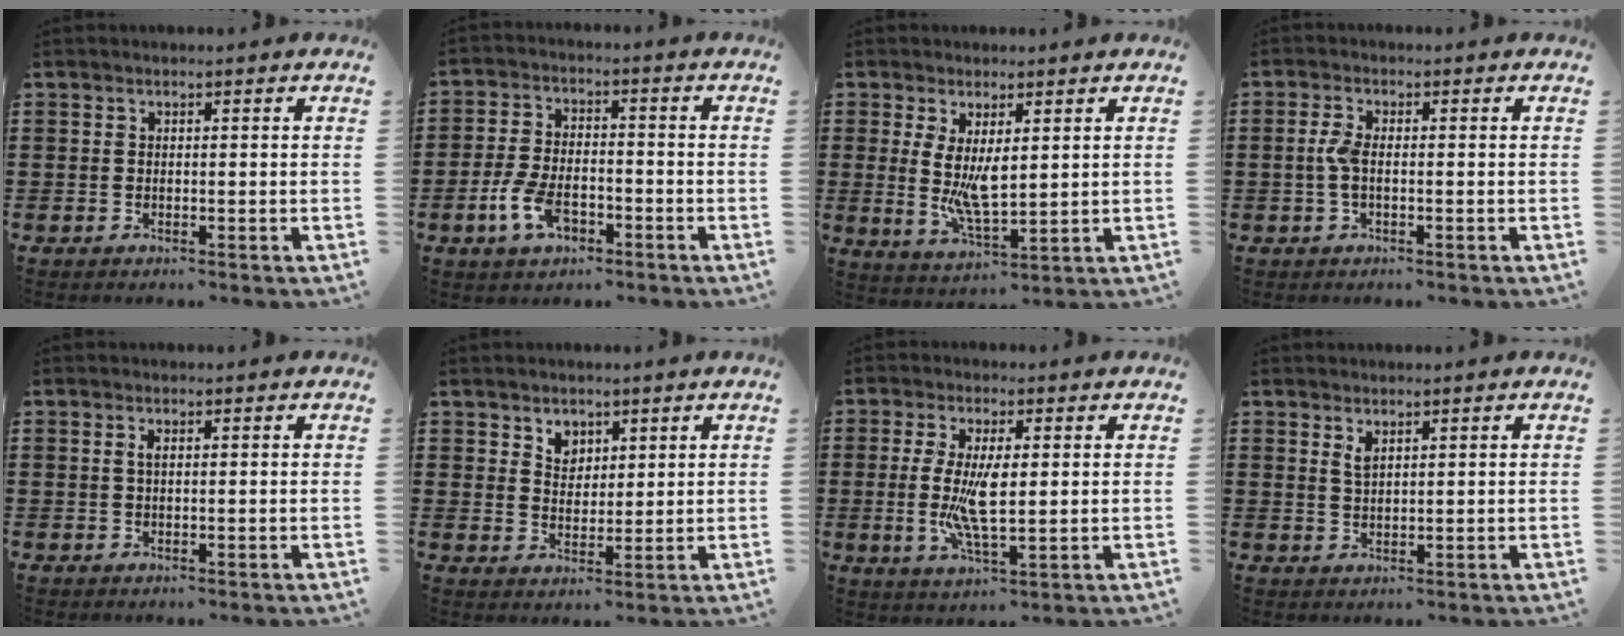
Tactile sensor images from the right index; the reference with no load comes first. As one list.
[{"total": 6.4, "force": [-2.9, 3.2, 4.7], "torque": [-0.112, 0.001, -0.060]}, {"total": 6.2, "force": [1.2, 2.4, 5.6], "torque": [-0.097, -0.009, 0.021]}, {"total": 3.3, "force": [-0.3, 1.2, 3.1], "torque": [-0.081, -0.004, -0.014]}, {"total": 1.0, "force": [0.2, 0.3, 0.9], "torque": [-0.019, 0.002, 0.003]}, {"total": 3.4, "force": [2.2, 2.5, 0.7], "torque": [-0.024, 0.011, 0.040]}, {"total": 7.7, "force": [0.4, 2.4, 7.3], "torque": [-0.155, -0.004, 0.003]}, {"total": 1.9, "force": [1.2, 0.7, 1.2], "torque": [-0.026, 0.003, 0.022]}]